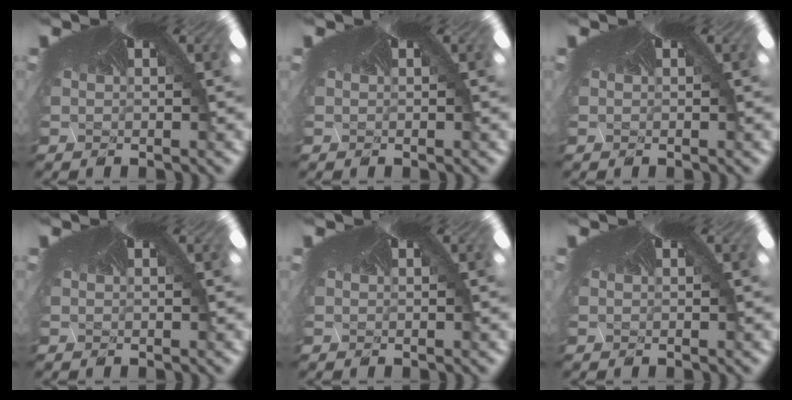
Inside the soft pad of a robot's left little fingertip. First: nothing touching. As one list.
[{"total": 0.0}, {"total": 0.0}, {"total": 0.0}, {"total": 0.0}, {"total": 0.0}]